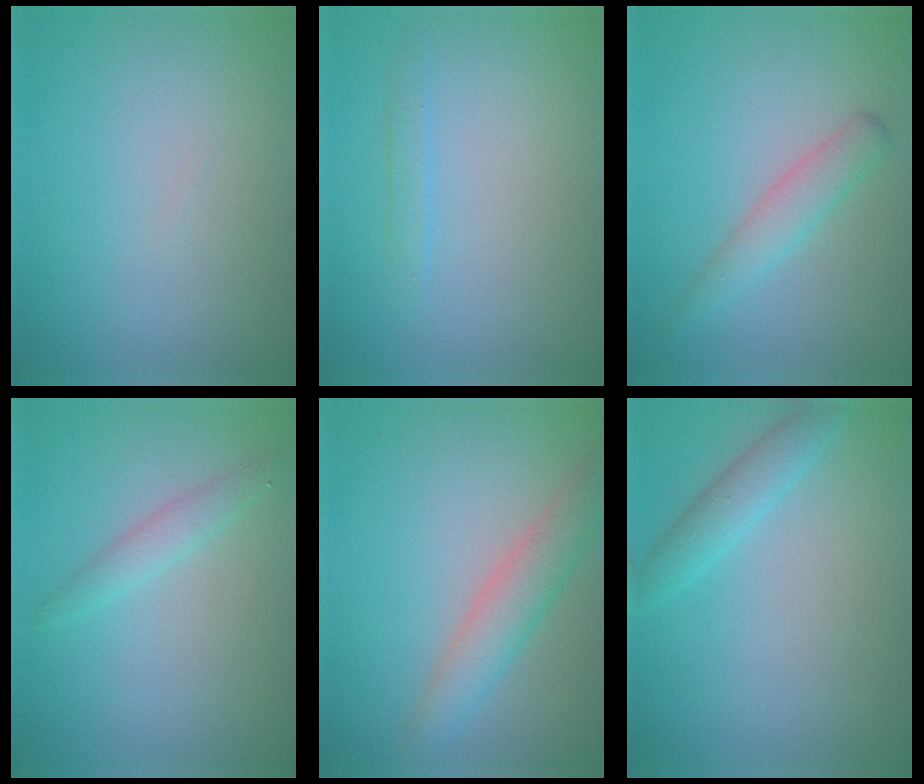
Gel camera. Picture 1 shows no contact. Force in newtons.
{"total": 0.9, "press": 0.9, "slide": 0.1}
{"total": 2.5, "press": 2.5, "slide": 0.1}
{"total": 1.6, "press": 1.6, "slide": 0.1}
{"total": 3.9, "press": 3.9, "slide": 0.1}
{"total": 2.2, "press": 2.2, "slide": 0.1}